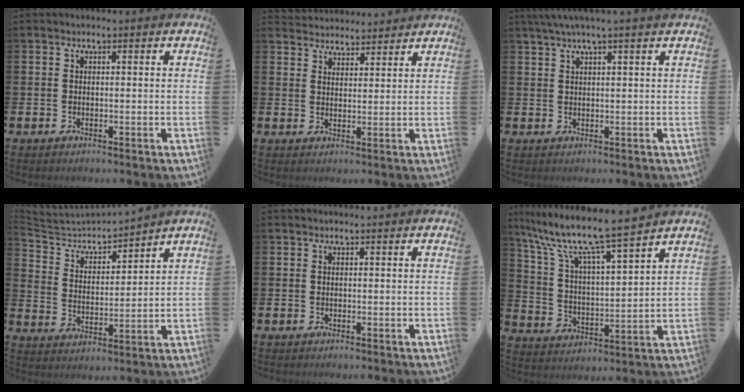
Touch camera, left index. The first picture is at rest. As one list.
[{"total": 3.8, "force": [3.6, 0.8, -0.6], "torque": [-0.002, -0.017, 0.067]}, {"total": 2.9, "force": [2.2, -0.4, 1.9], "torque": [-0.044, 0.004, 0.041]}, {"total": 4.9, "force": [4.8, 0.7, 0.5], "torque": [-0.035, -0.038, 0.079]}, {"total": 0.0}, {"total": 10.3, "force": [9.1, 1.0, 4.7], "torque": [-0.119, -0.061, 0.152]}]